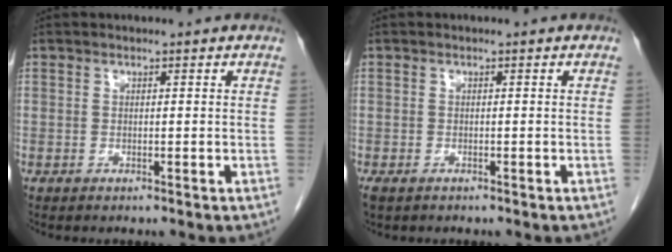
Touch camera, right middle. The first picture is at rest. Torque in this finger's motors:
{"motor_torque": [1.16, -0.97, 0.02, 0.01]}